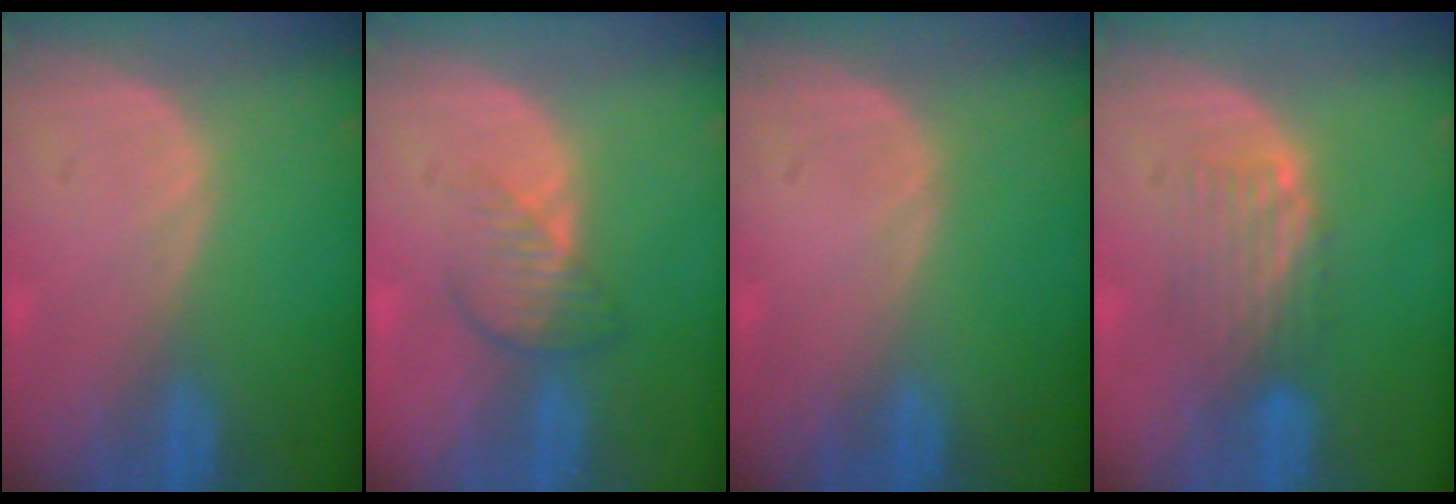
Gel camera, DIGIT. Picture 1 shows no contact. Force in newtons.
{"total": 3.8, "press": 3.5, "slide": 1.5}
{"total": 0.0}
{"total": 5.0, "press": 4.3, "slide": 2.6}